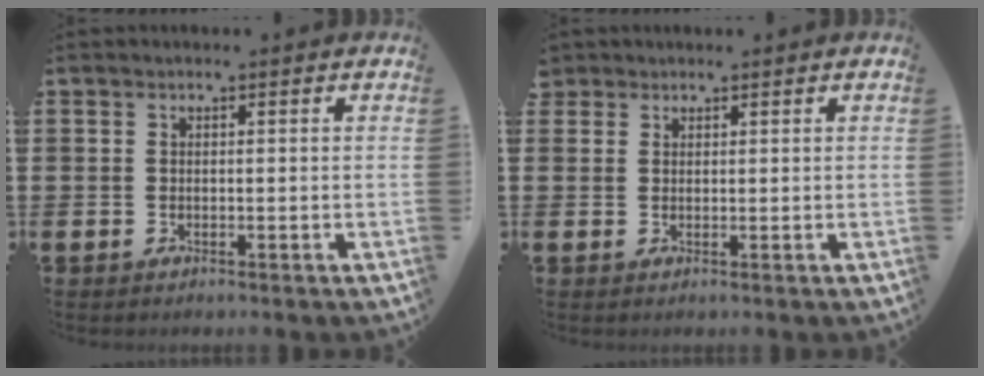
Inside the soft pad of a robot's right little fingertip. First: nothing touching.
{"total": 1.5, "force": [1.3, 0.7, -0.1], "torque": [0.015, -0.001, 0.024]}